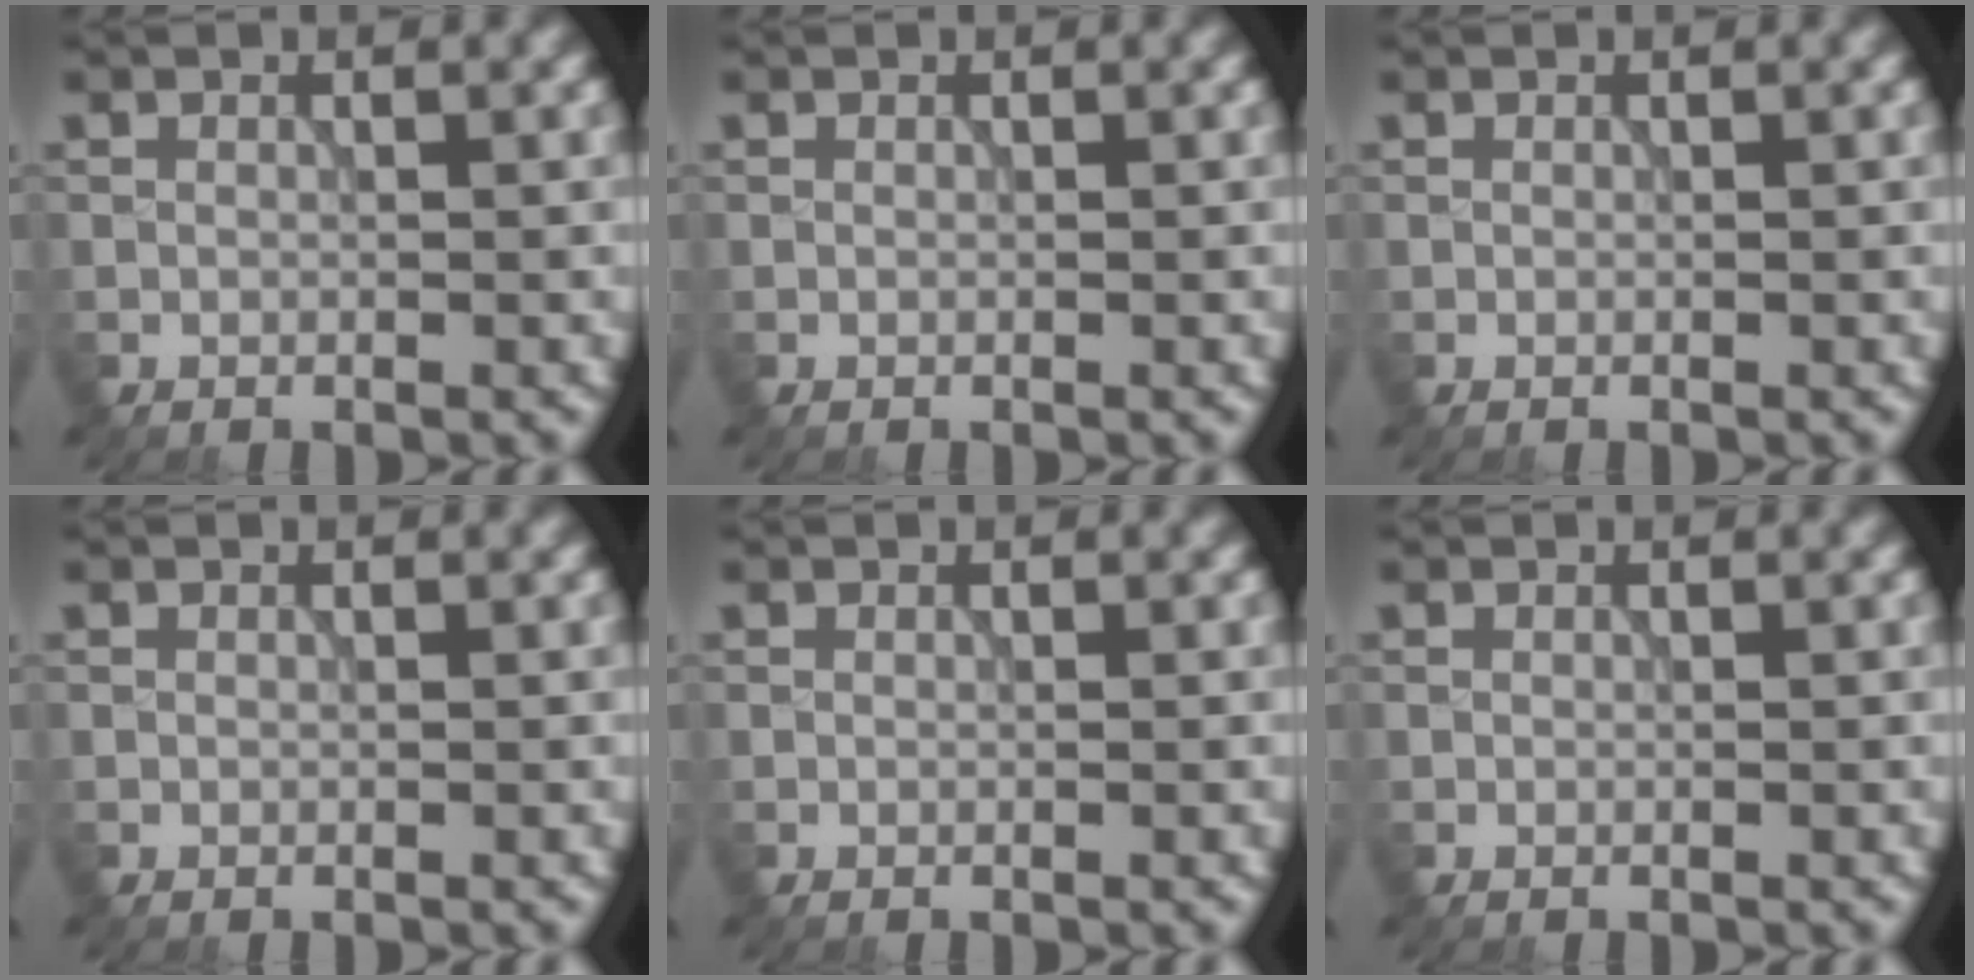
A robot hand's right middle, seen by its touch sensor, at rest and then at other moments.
{"total": 0.0}
{"total": 0.0}
{"total": 0.0}
{"total": 0.0}
{"total": 0.0}